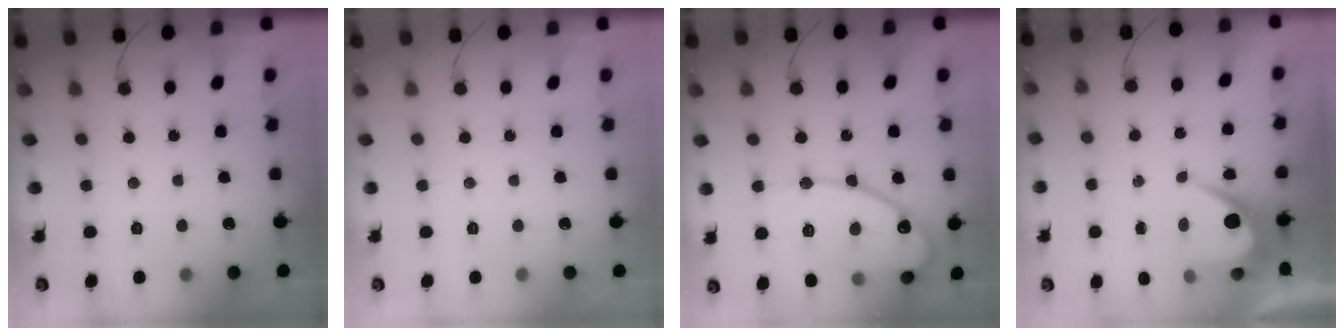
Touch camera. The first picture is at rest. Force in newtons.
{"total": 0.0}
{"total": 15.5, "press": 15.4, "slide": 0.7}
{"total": 7.0, "press": 6.9, "slide": 0.6}